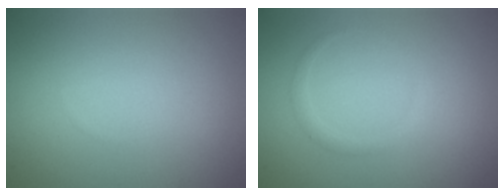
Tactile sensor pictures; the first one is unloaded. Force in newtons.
{"total": 0.9, "press": 0.9, "slide": 0.1}